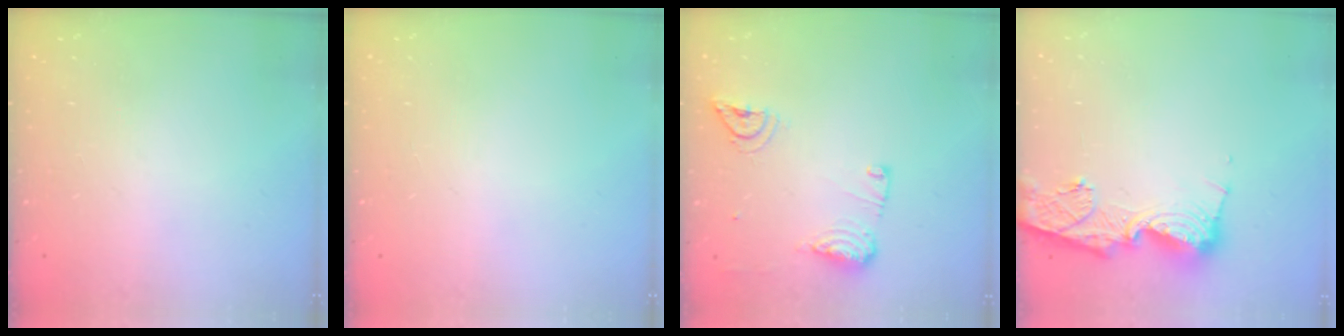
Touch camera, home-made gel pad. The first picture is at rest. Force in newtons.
{"total": 0.0}
{"total": 12.7, "press": 11.8, "slide": 4.7}
{"total": 13.0, "press": 12.9, "slide": 1.5}